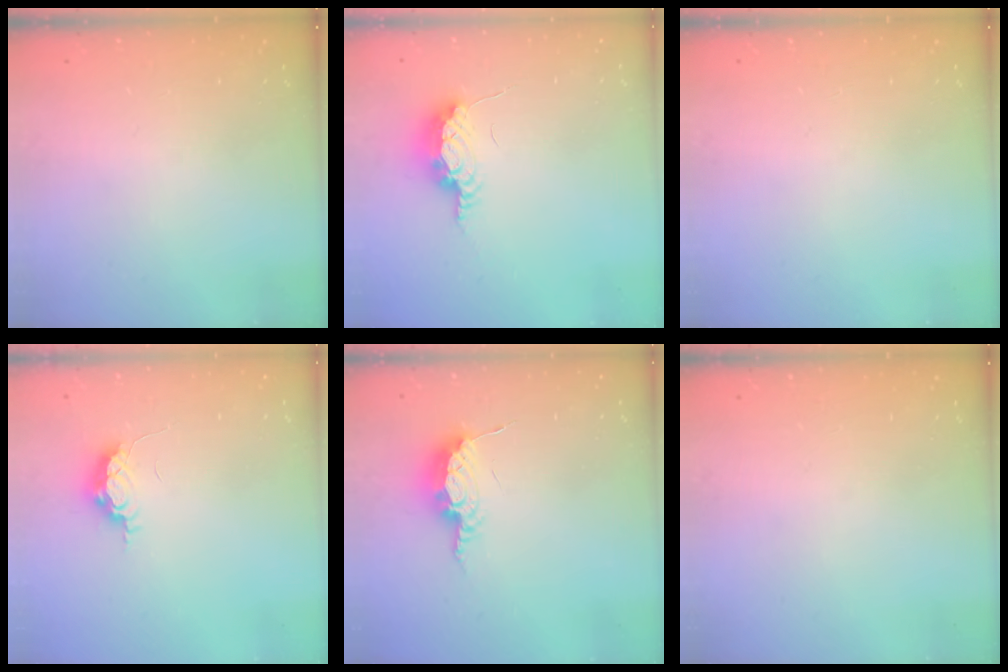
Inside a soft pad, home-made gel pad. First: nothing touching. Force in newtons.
{"total": 8.1, "press": 7.8, "slide": 2.3}
{"total": 0.0}
{"total": 6.0, "press": 5.7, "slide": 1.9}
{"total": 8.5, "press": 8.4, "slide": 0.7}
{"total": 0.0}